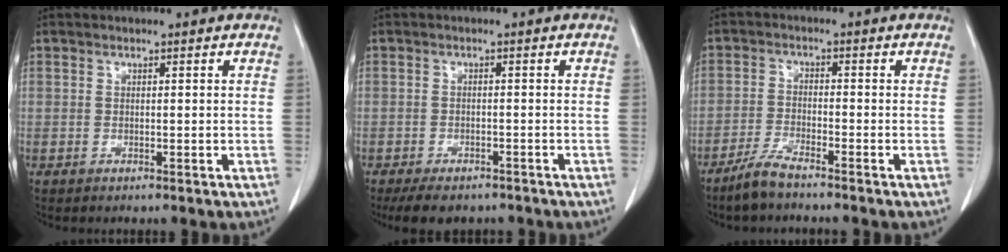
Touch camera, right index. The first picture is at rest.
{"total": 6.9, "force": [-5.5, 3.2, 2.7], "torque": [-0.035, -0.003, -0.077]}
{"total": 4.4, "force": [-3.8, 0.4, 2.3], "torque": [-0.052, -0.009, -0.079]}